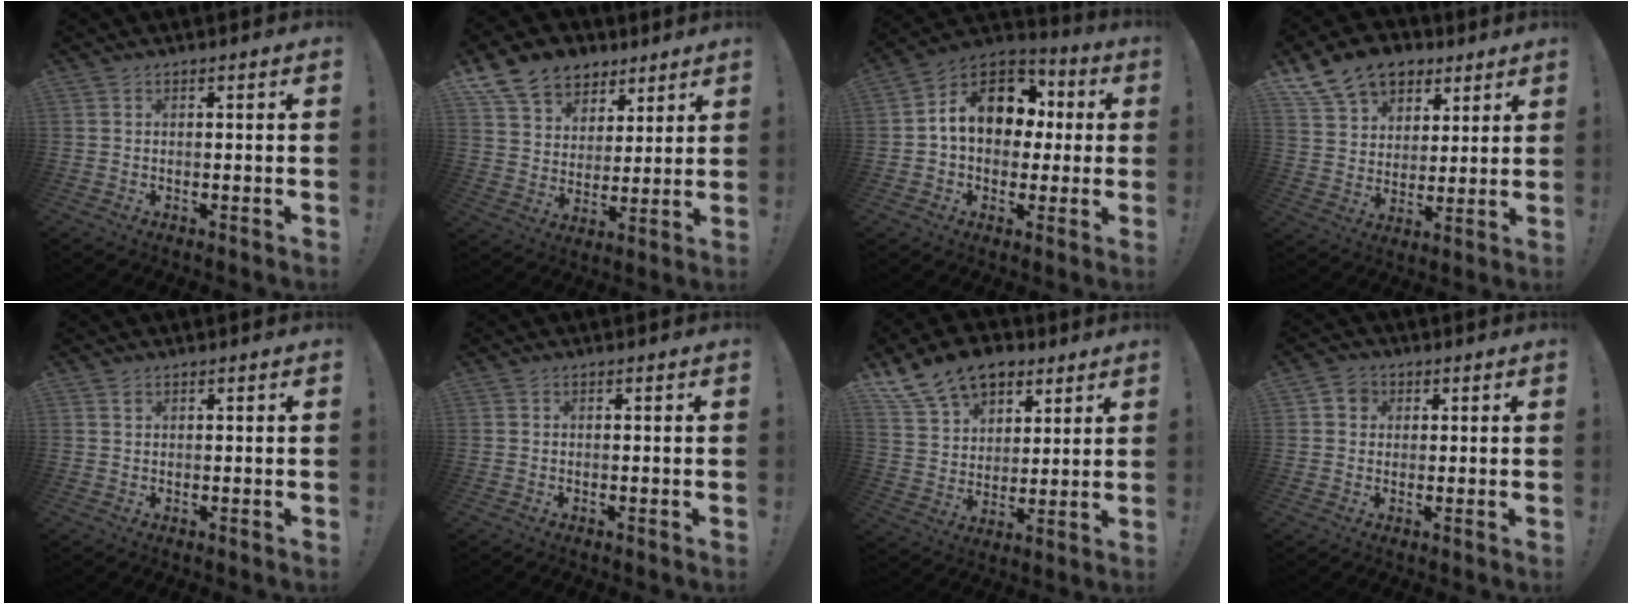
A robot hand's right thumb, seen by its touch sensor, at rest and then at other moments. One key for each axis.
{"total": 14.3, "fx": 11.3, "fy": 6.9, "fz": 5.4, "tx": -0.119, "ty": -0.077, "tz": 0.217}
{"total": 15.3, "fx": 3.0, "fy": 11.5, "fz": 9.6, "tx": -0.137, "ty": 0.008, "tz": 0.063}
{"total": 14.7, "fx": 9.2, "fy": 10.1, "fz": 5.3, "tx": -0.092, "ty": -0.049, "tz": 0.177}
{"total": 0.8, "fx": 0.4, "fy": 0.6, "fz": 0.3, "tx": -0.007, "ty": 0.001, "tz": 0.008}
{"total": 0.0}
{"total": 15.2, "fx": 10.0, "fy": 9.9, "fz": 5.9, "tx": -0.104, "ty": -0.058, "tz": 0.190}
{"total": 4.0, "fx": 1.1, "fy": 3.6, "fz": 1.5, "tx": -0.025, "ty": 0.005, "tz": 0.020}